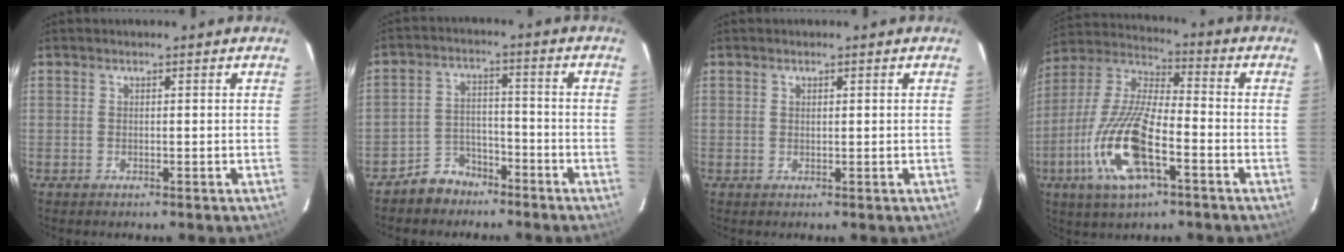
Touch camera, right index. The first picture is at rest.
{"total": 6.5, "force": [-5.0, 4.1, 0.8], "torque": [-0.030, 0.023, -0.081]}
{"total": 0.7, "force": [0.4, 0.4, 0.4], "torque": [-0.008, 0.002, 0.007]}
{"total": 17.9, "force": [-7.1, 5.9, 15.3], "torque": [-0.327, -0.016, -0.142]}